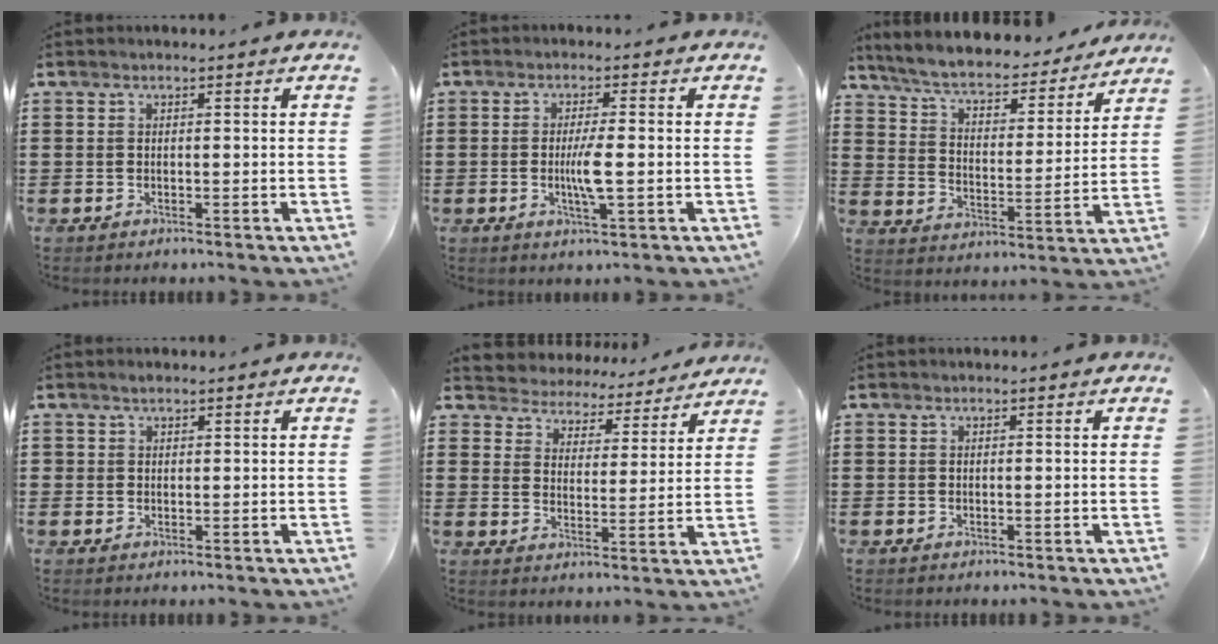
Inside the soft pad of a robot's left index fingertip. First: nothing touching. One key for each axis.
{"total": 4.3, "fx": -0.5, "fy": 0.5, "fz": 4.2, "tx": -0.082, "ty": -0.003, "tz": -0.013}
{"total": 6.2, "fx": 5.6, "fy": 0.8, "fz": 2.4, "tx": -0.072, "ty": -0.037, "tz": 0.092}
{"total": 0.9, "fx": 0.7, "fy": 0.5, "fz": 0.3, "tx": -0.007, "ty": 0.005, "tz": 0.012}
{"total": 4.4, "fx": 4.3, "fy": 0.3, "fz": -0.8, "tx": -0.013, "ty": -0.036, "tz": 0.071}
{"total": 0.0}